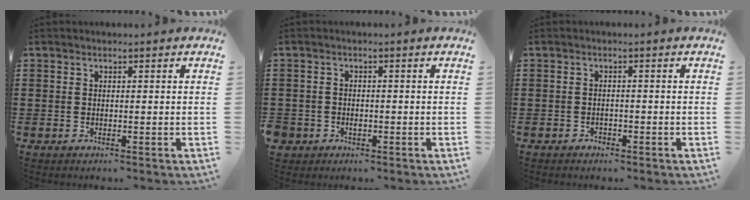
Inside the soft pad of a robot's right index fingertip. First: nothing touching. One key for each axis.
{"total": 1.5, "fx": -0.8, "fy": 1.2, "fz": 0.1, "tx": -0.006, "ty": 0.001, "tz": -0.021}
{"total": 1.0, "fx": -0.9, "fy": 0.5, "fz": 0.0, "tx": -0.003, "ty": 0.000, "tz": -0.020}